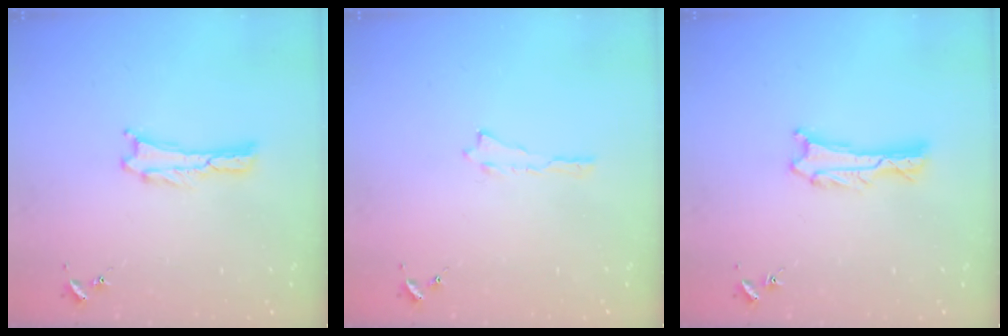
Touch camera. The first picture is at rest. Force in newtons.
{"total": 0.0}
{"total": 0.9, "press": 0.9, "slide": 0.1}